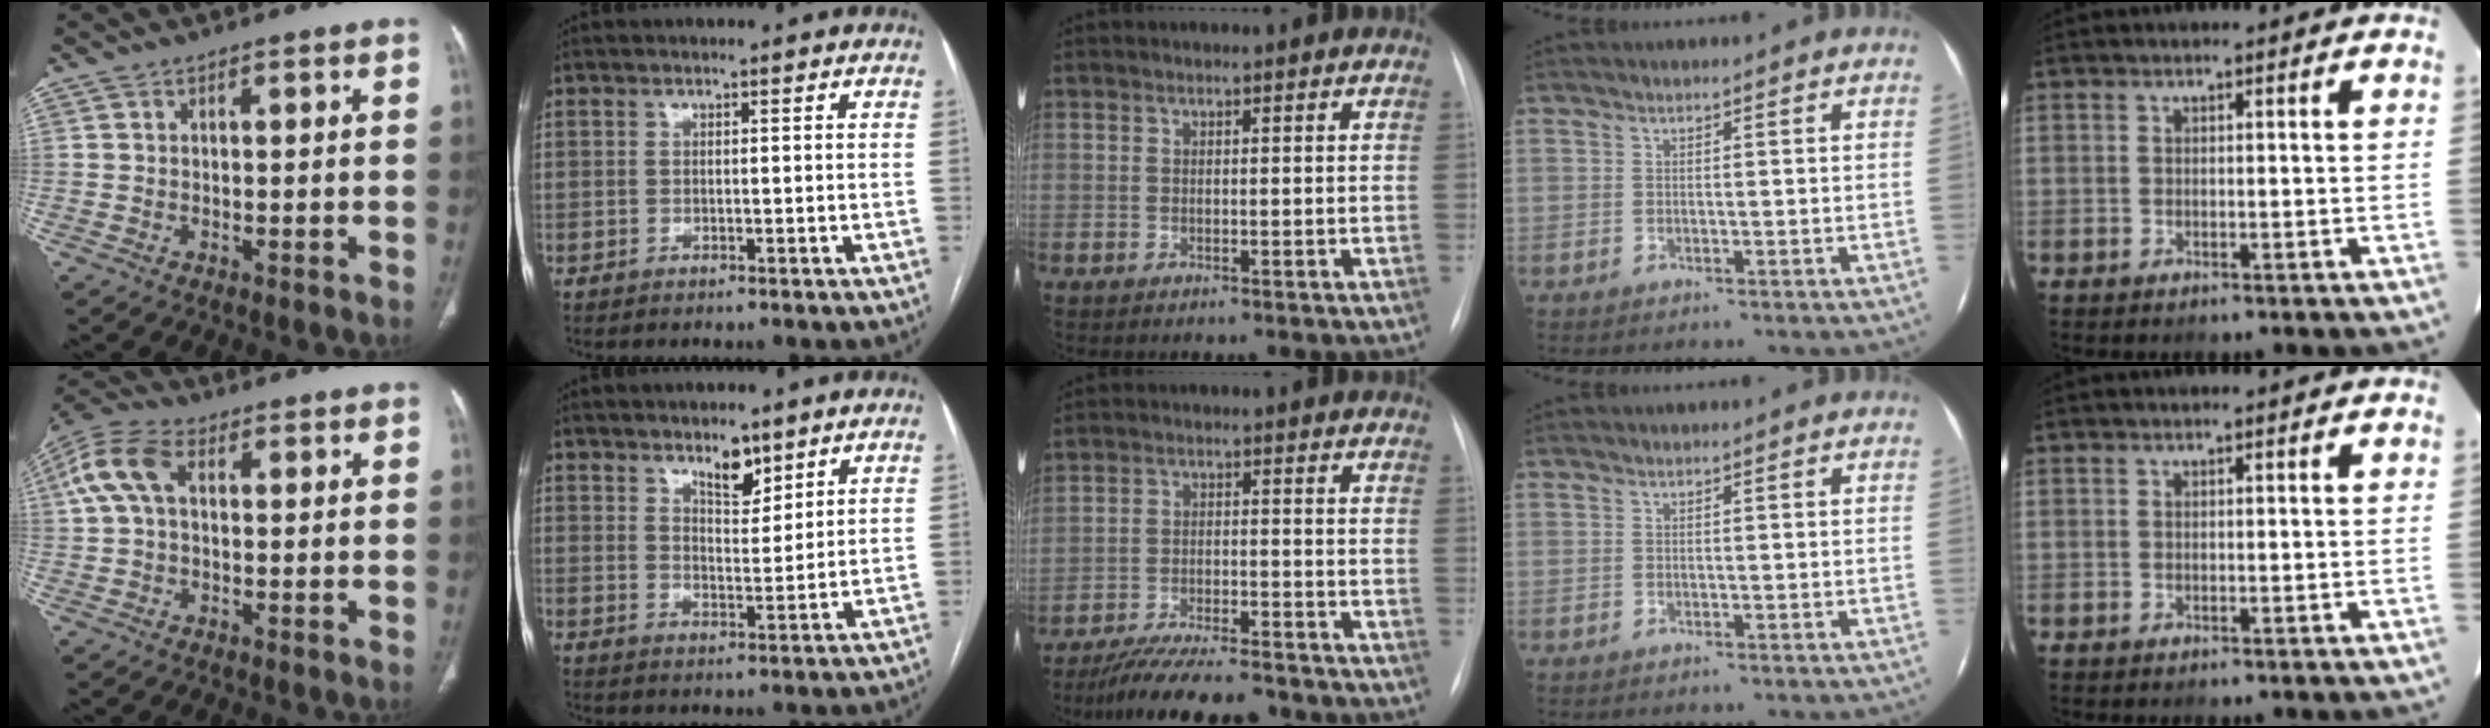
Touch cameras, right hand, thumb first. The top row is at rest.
{"thumb": {"total": 8.9, "force": [1.8, 5.4, 6.9], "torque": [-0.156, 0.032, 0.030]}, "index": {"total": 4.7, "force": [3.6, 1.7, 2.6], "torque": [-0.043, -0.008, 0.063]}, "middle": {"total": 12.5, "force": [-11.1, 2.1, 5.3], "torque": [-0.086, -0.003, -0.169]}}